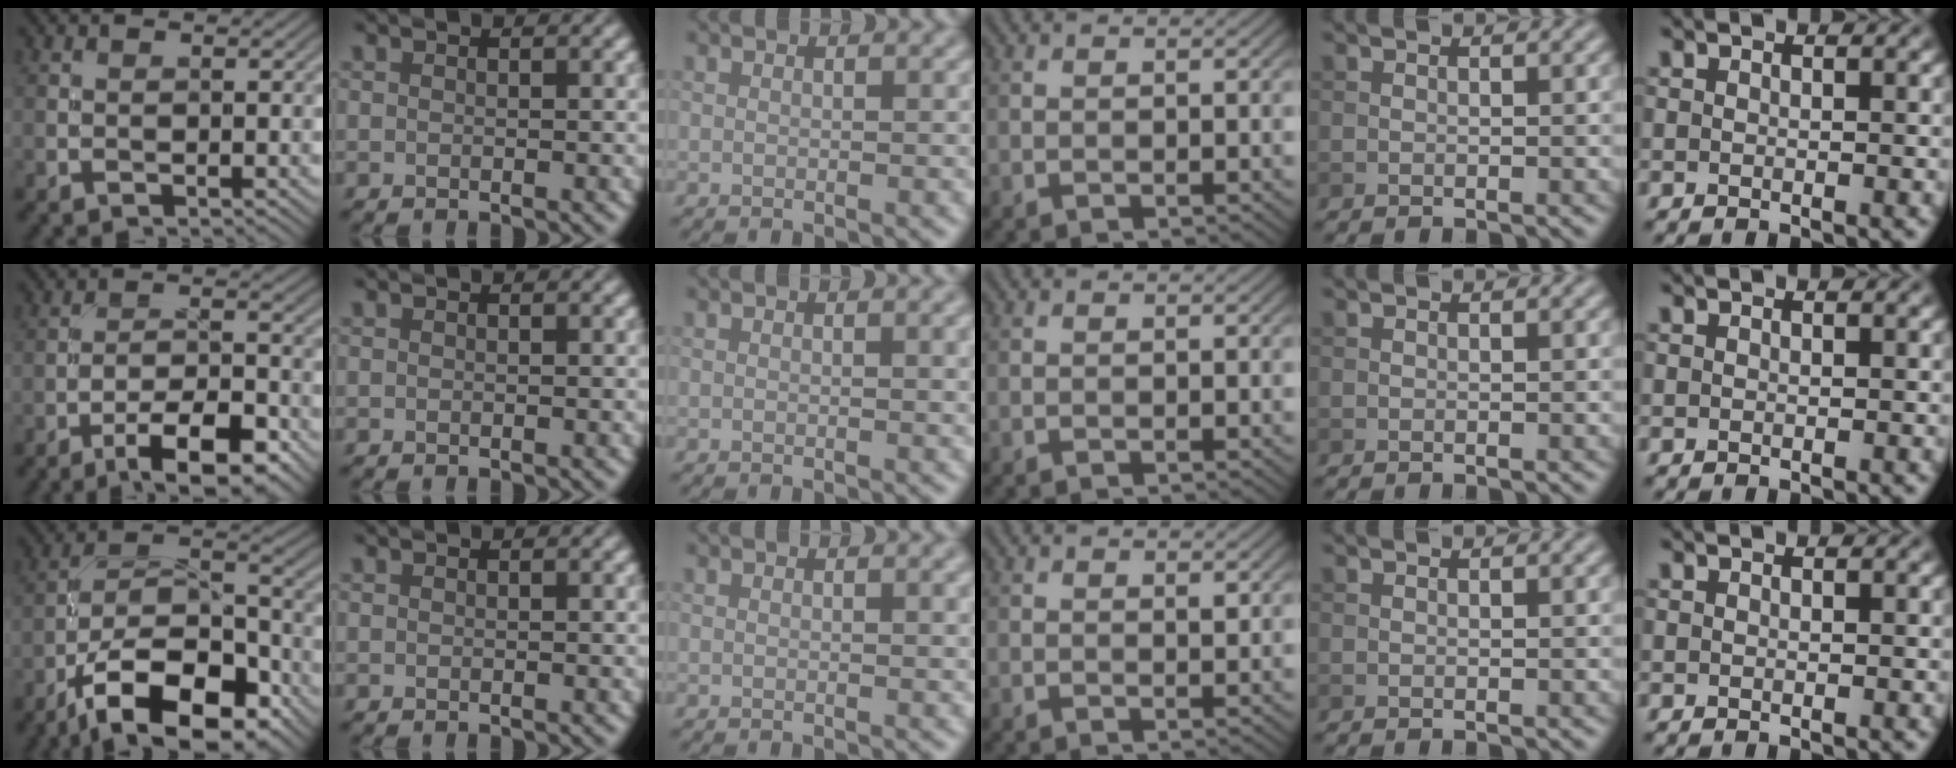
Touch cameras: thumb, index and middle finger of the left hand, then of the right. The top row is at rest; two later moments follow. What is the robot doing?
{"motion": "screw", "object": "medicine bottle"}